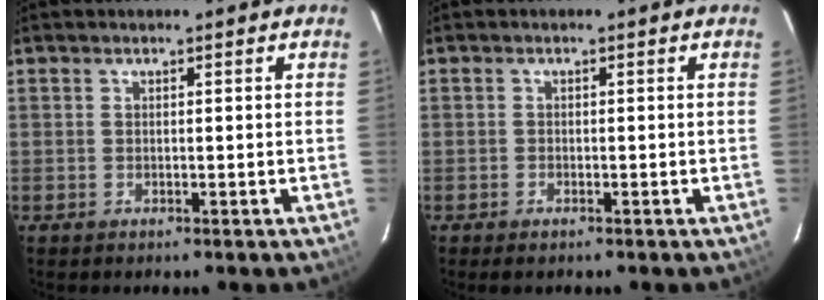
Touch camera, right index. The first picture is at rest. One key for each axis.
{"total": 1.1, "fx": -0.9, "fy": 0.5, "fz": 0.5, "tx": -0.011, "ty": -0.002, "tz": -0.018}